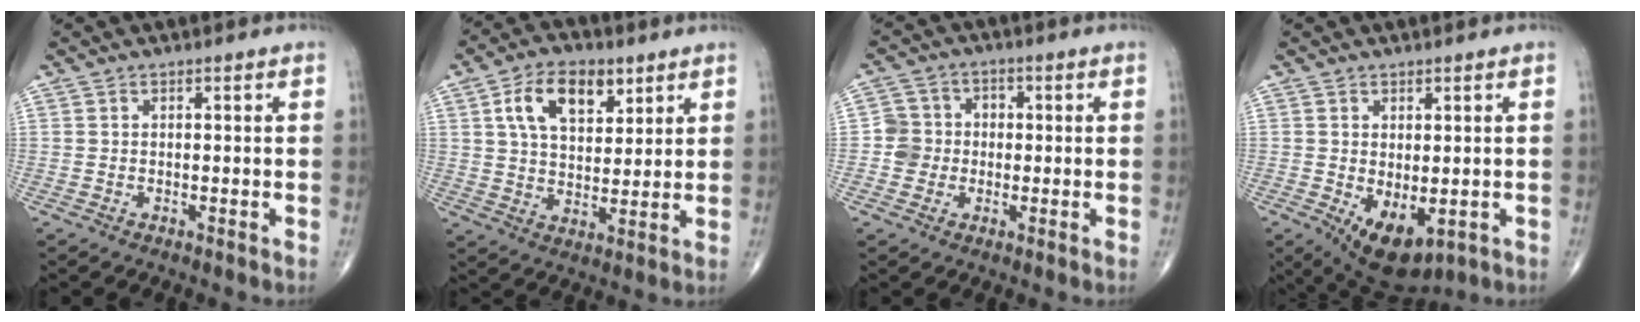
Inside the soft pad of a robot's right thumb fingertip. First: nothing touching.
{"total": 11.6, "force": [5.1, 6.6, 8.0], "torque": [-0.114, -0.014, 0.091]}
{"total": 5.5, "force": [-0.6, 5.3, 1.2], "torque": [0.013, 0.016, -0.021]}
{"total": 8.6, "force": [-2.3, 4.6, 6.9], "torque": [-0.095, -0.008, -0.016]}